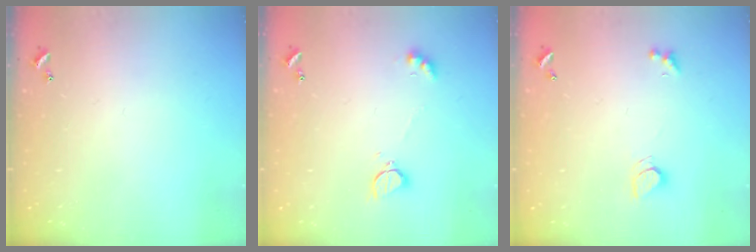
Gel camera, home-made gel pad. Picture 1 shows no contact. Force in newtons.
{"total": 2.3, "press": 2.3, "slide": 0.5}
{"total": 2.5, "press": 2.4, "slide": 0.6}